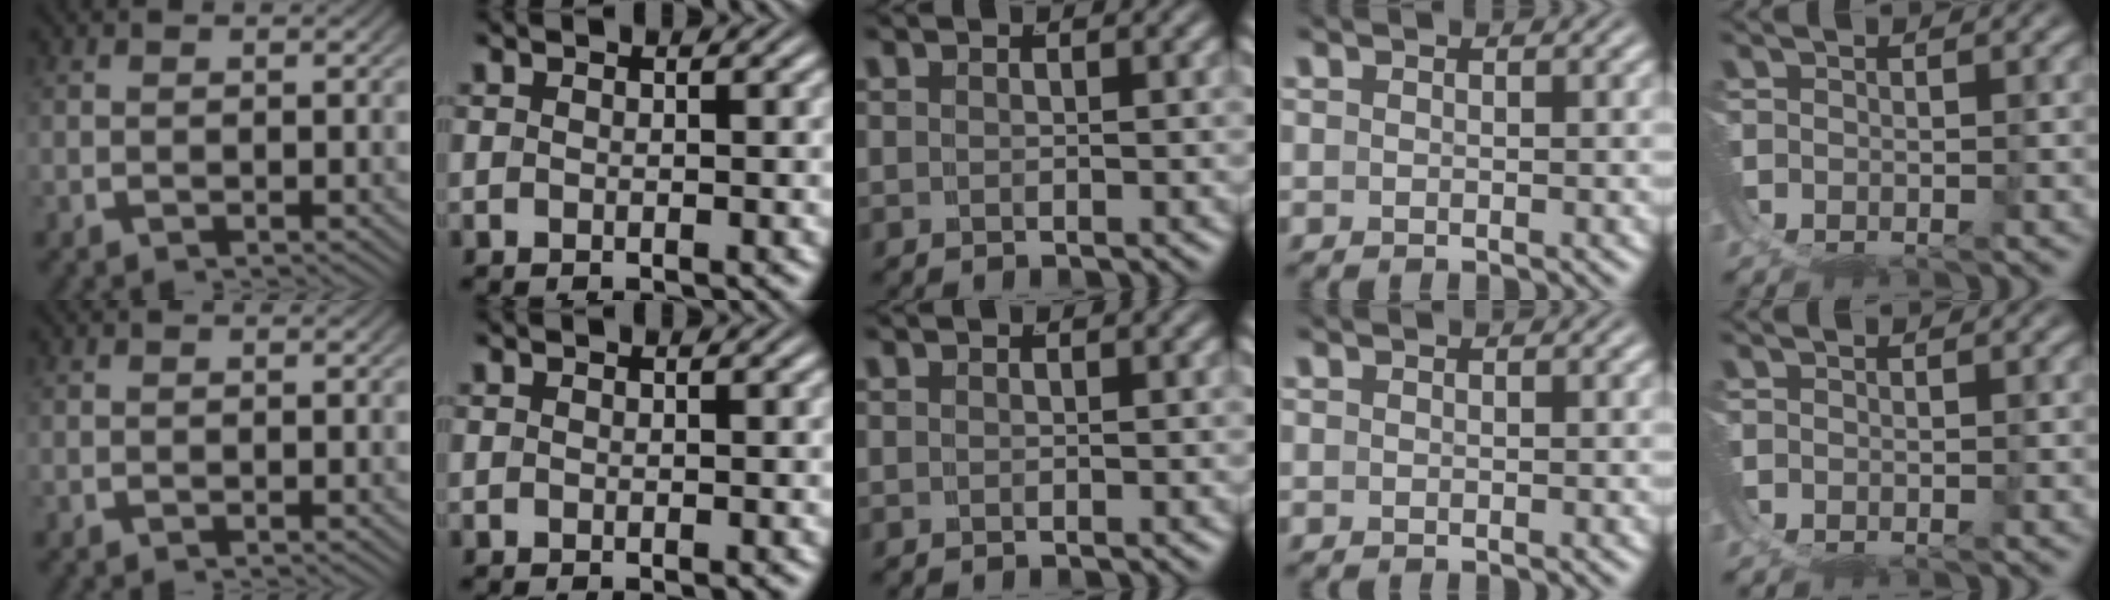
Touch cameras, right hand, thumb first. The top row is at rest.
{}